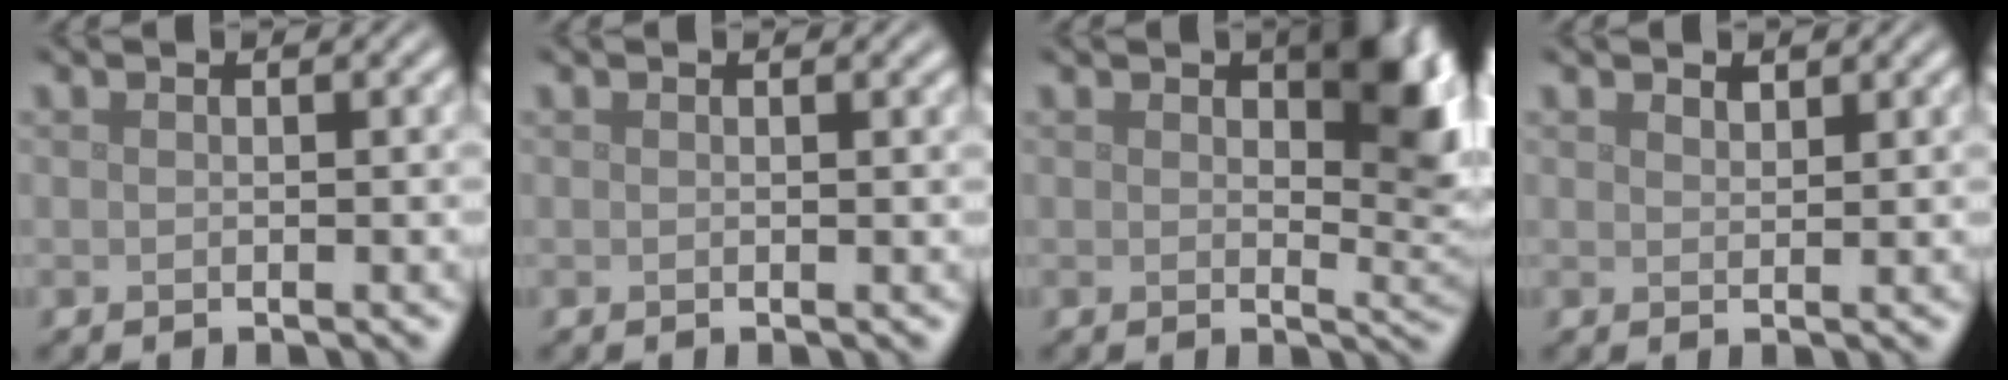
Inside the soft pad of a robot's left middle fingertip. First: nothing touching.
{"total": 0.5, "force": [0.4, 0.1, 0.3], "torque": [0.001, 0.002, 0.007]}
{"total": 6.8, "force": [2.1, 3.4, 5.6], "torque": [-0.065, -0.004, 0.036]}
{"total": 0.8, "force": [0.7, 0.3, 0.2], "torque": [-0.007, -0.001, 0.016]}